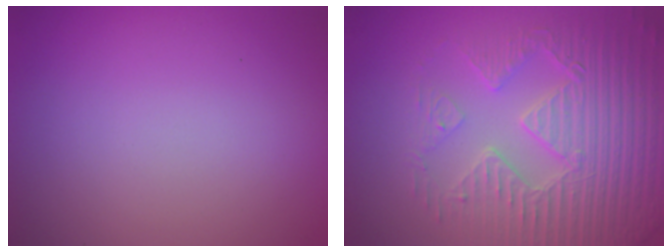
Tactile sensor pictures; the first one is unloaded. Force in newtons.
{"total": 6.6, "press": 5.5, "slide": 3.6}